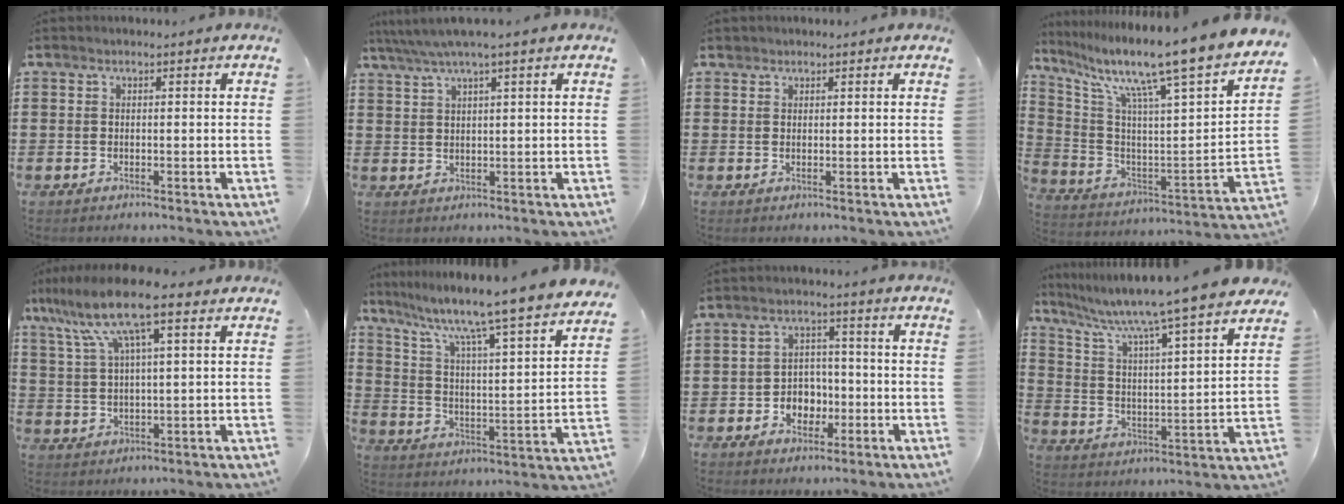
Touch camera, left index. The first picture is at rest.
{"total": 3.4, "force": [2.0, -0.1, 2.8], "torque": [-0.057, 0.000, 0.033]}
{"total": 1.0, "force": [0.8, 0.6, 0.1], "torque": [-0.005, 0.003, 0.016]}
{"total": 11.6, "force": [9.3, -0.4, 6.9], "torque": [-0.134, -0.090, 0.136]}
{"total": 11.2, "force": [6.5, 1.9, 8.9], "torque": [-0.200, -0.010, 0.111]}
{"total": 8.3, "force": [6.9, -0.8, 4.4], "torque": [-0.115, -0.065, 0.105]}
{"total": 4.6, "force": [-1.6, 3.9, 1.7], "torque": [-0.034, 0.007, -0.034]}
{"total": 7.6, "force": [6.5, -0.9, 3.8], "torque": [-0.103, -0.059, 0.100]}